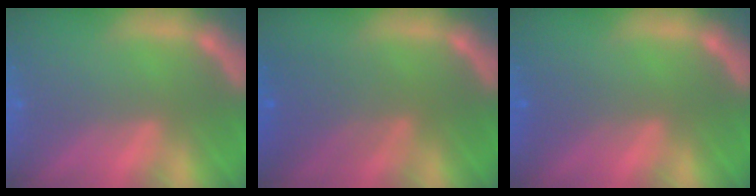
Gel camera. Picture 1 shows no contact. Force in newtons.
{"total": 4.6}
{"total": 1.5}